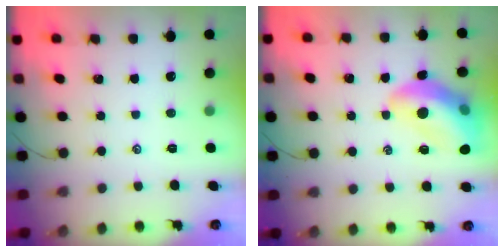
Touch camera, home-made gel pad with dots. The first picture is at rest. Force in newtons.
{"total": 16.2, "press": 15.9, "slide": 2.9}